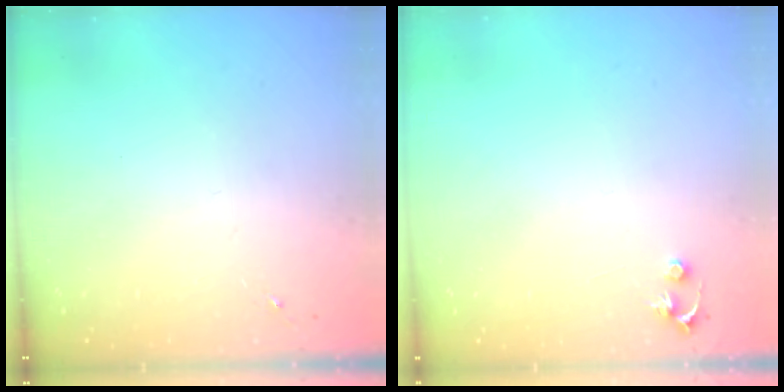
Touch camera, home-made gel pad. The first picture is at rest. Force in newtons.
{"total": 3.5, "press": 3.5, "slide": 0.3}